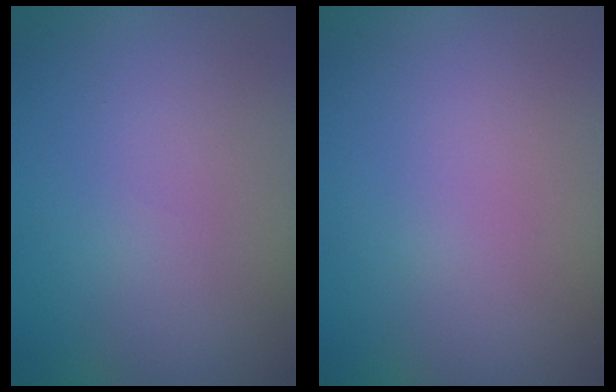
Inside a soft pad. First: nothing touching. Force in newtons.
{"total": 0.0}